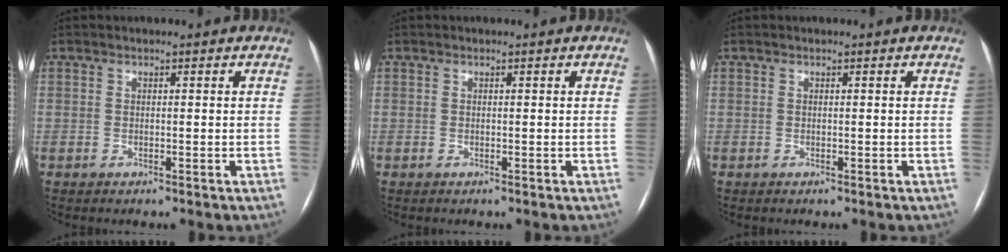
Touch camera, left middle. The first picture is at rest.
{"total": 0.0}
{"total": 0.0}